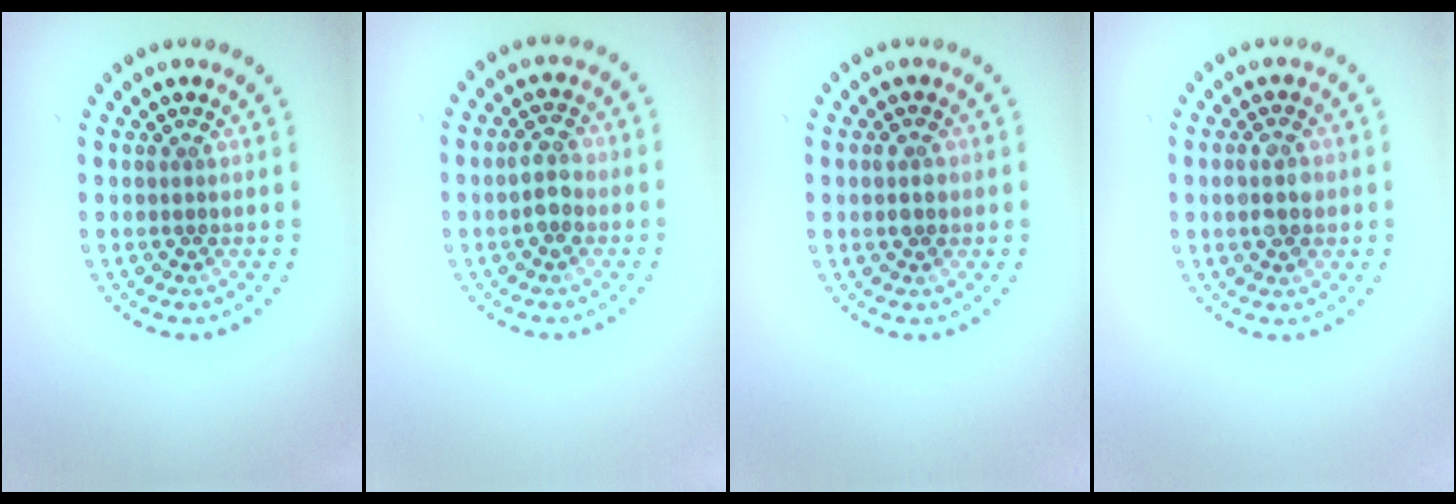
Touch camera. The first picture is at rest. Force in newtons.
{"total": 2.1, "press": 2.1, "slide": 0.2}
{"total": 2.0, "press": 2.0, "slide": 0.1}
{"total": 2.7, "press": 2.7, "slide": 0.2}